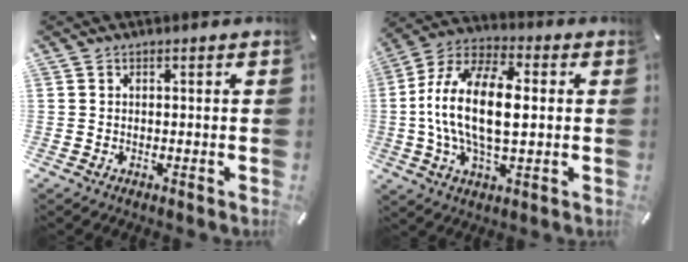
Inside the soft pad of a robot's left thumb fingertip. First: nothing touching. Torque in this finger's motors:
{"motor_torque": [-0.09, 2.19, 1.81, -0.96, 0.77]}